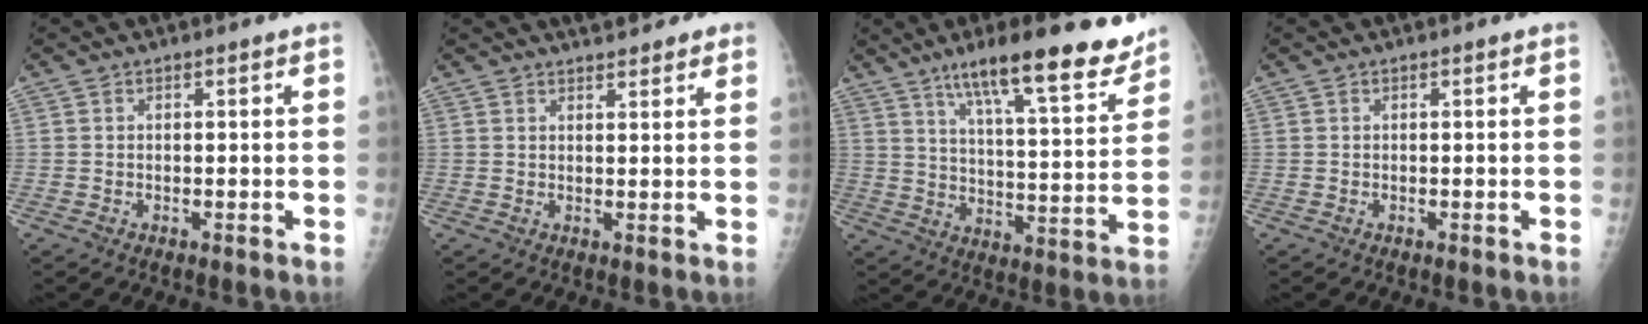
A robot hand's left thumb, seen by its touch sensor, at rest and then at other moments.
{"total": 7.5, "force": [6.1, 2.5, 3.5], "torque": [-0.027, -0.011, 0.074]}
{"total": 19.6, "force": [13.9, 4.0, 13.3], "torque": [-0.173, -0.060, 0.216]}
{"total": 0.0}